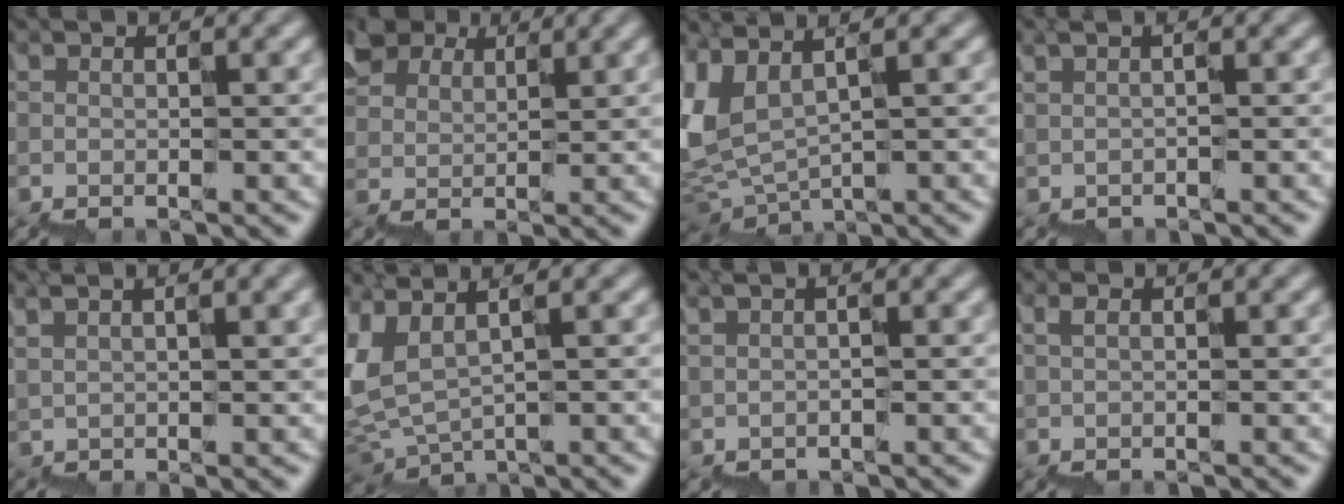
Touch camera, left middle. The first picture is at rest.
{"total": 6.4, "force": [4.6, 4.0, 1.8], "torque": [-0.041, 0.027, 0.079]}
{"total": 5.8, "force": [2.2, 3.2, 4.3], "torque": [-0.121, -0.001, 0.049]}
{"total": 0.7, "force": [0.4, 0.1, 0.6], "torque": [-0.012, -0.003, 0.006]}
{"total": 5.8, "force": [2.8, 2.1, 4.6], "torque": [-0.051, 0.026, 0.047]}
{"total": 4.7, "force": [1.9, 2.6, 3.4], "torque": [-0.099, 0.001, 0.038]}
{"total": 1.0, "force": [0.7, 0.1, 0.7], "torque": [-0.014, -0.001, 0.011]}
{"total": 0.9, "force": [0.7, 0.2, 0.6], "torque": [-0.013, -0.001, 0.011]}